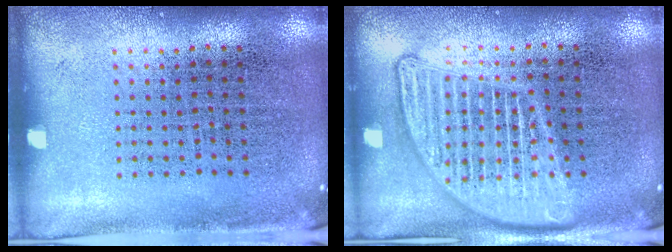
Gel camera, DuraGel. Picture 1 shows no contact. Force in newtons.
{"total": 2.7, "press": 2.7, "slide": 0.2}